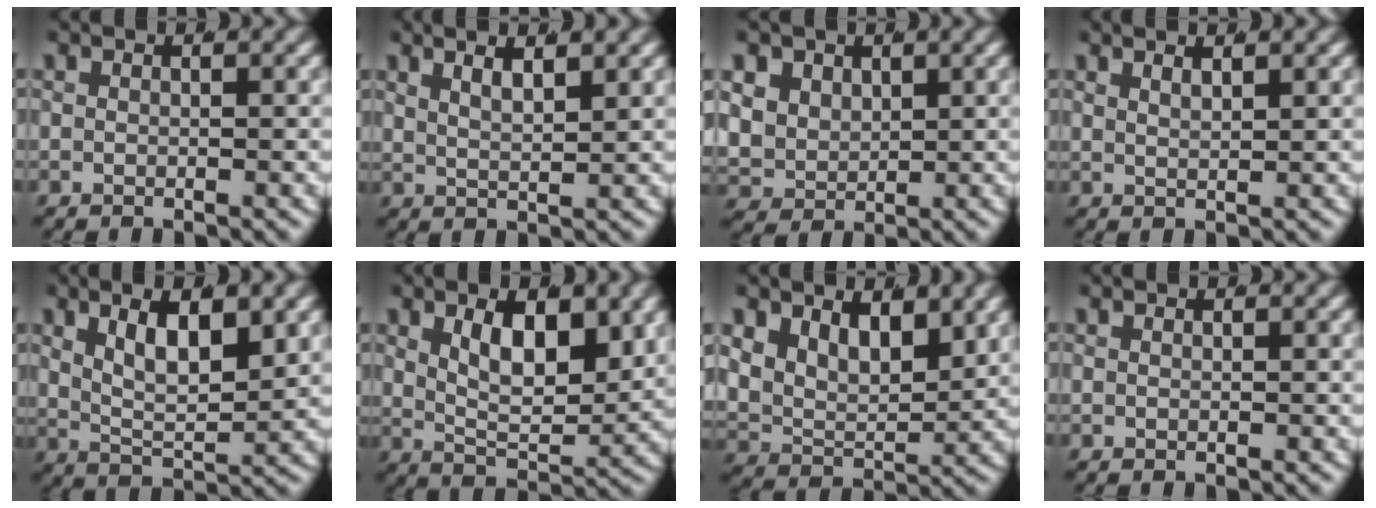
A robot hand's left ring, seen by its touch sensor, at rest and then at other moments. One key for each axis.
{"total": 5.1, "fx": 2.2, "fy": 3.2, "fz": 3.3, "tx": -0.050, "ty": 0.008, "tz": 0.022}
{"total": 6.9, "fx": -0.2, "fy": 6.4, "fz": 2.6, "tx": -0.105, "ty": -0.040, "tz": 0.003}
{"total": 2.8, "fx": 2.0, "fy": 1.2, "fz": 1.5, "tx": -0.017, "ty": 0.007, "tz": 0.028}
{"total": 7.2, "fx": 1.3, "fy": 4.6, "fz": 5.3, "tx": -0.102, "ty": -0.015, "tz": 0.020}
{"total": 7.0, "fx": 1.2, "fy": 4.3, "fz": 5.4, "tx": -0.094, "ty": -0.023, "tz": 0.017}
{"total": 8.4, "fx": 1.5, "fy": 6.9, "fz": 4.7, "tx": -0.111, "ty": -0.029, "tz": 0.019}
{"total": 0.0}